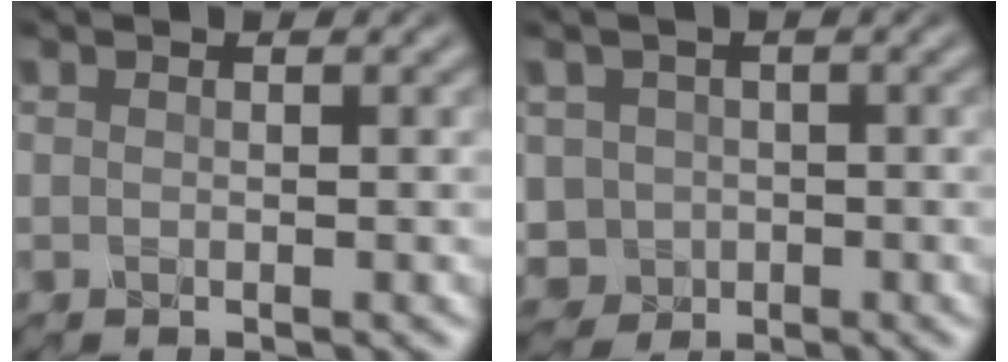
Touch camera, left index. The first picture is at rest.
{"total": 3.6, "force": [-0.7, 3.4, 0.7], "torque": [-0.011, 0.002, -0.014]}